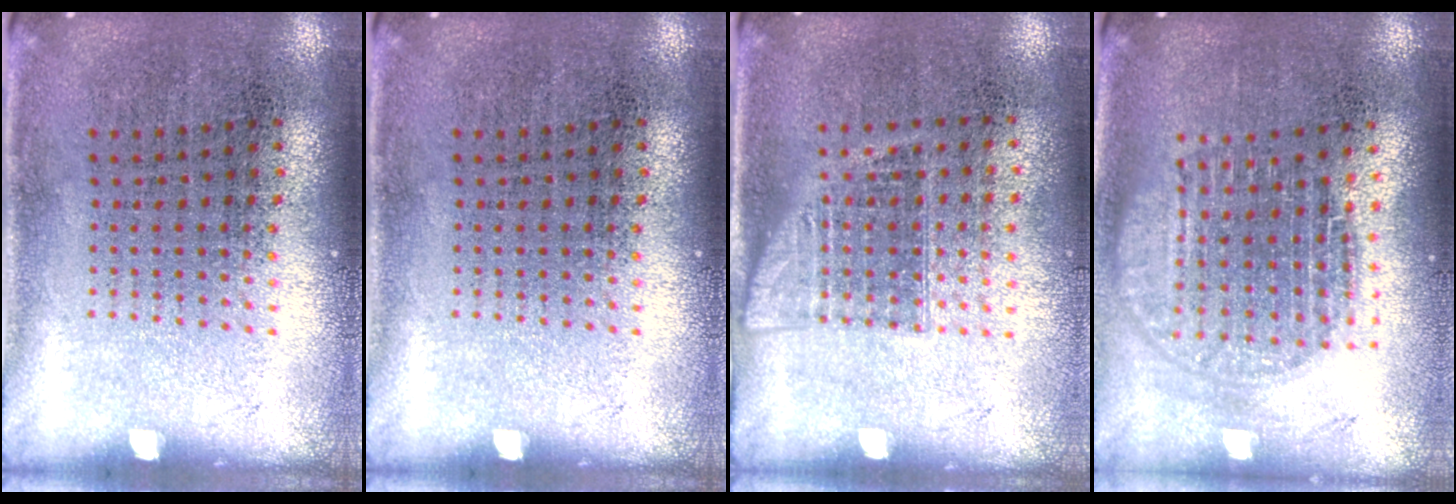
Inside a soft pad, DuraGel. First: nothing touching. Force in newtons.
{"total": 0.0}
{"total": 1.0, "press": 0.9, "slide": 0.6}
{"total": 1.8, "press": 1.6, "slide": 0.9}